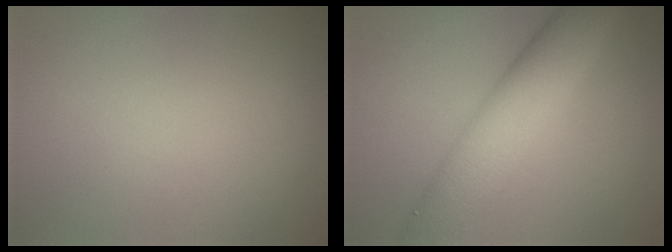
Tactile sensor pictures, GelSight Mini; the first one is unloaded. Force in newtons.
{"total": 7.9, "press": 7.9, "slide": 0.3}